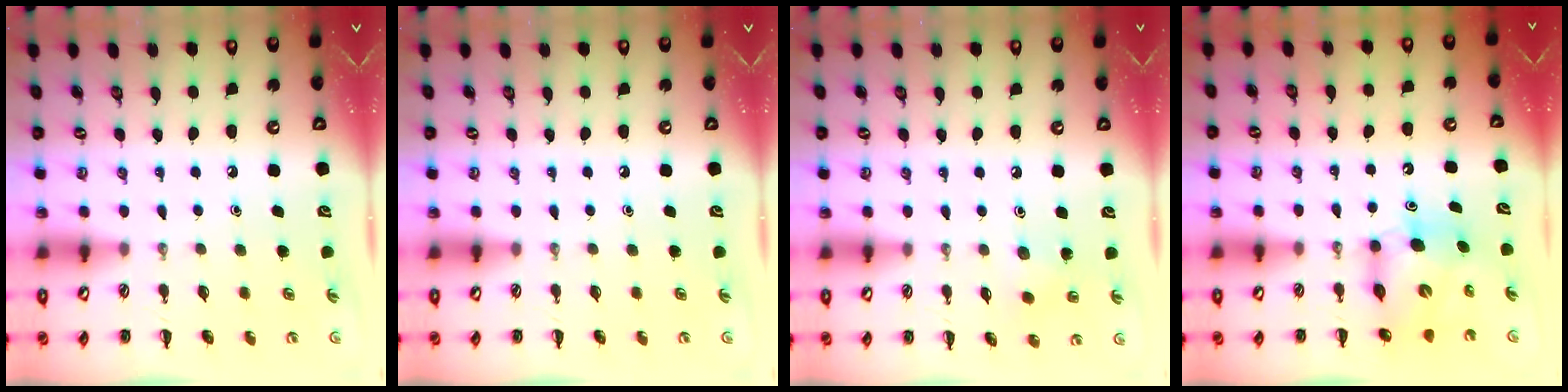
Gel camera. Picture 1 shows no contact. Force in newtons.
{"total": 0.0}
{"total": 5.0, "press": 4.8, "slide": 1.4}
{"total": 6.7, "press": 6.5, "slide": 1.5}